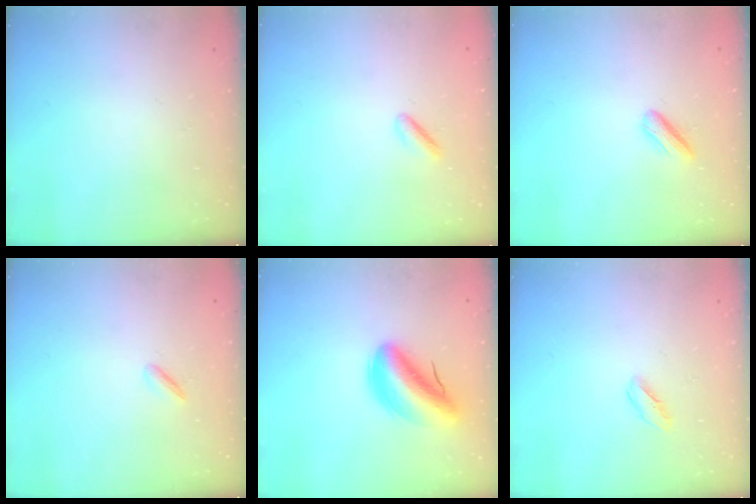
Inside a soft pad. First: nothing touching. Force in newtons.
{"total": 1.5, "press": 1.2, "slide": 0.8}
{"total": 3.8, "press": 3.8, "slide": 0.4}
{"total": 1.9, "press": 1.8, "slide": 0.6}
{"total": 8.6, "press": 8.1, "slide": 2.8}
{"total": 2.2, "press": 2.1, "slide": 0.7}